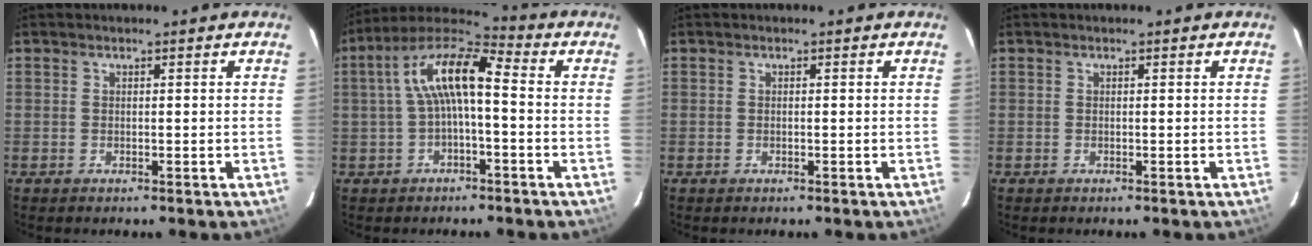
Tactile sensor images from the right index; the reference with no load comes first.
{"total": 10.6, "force": [-0.1, 3.1, 10.2], "torque": [-0.203, 0.027, -0.006]}
{"total": 0.0}
{"total": 0.0}